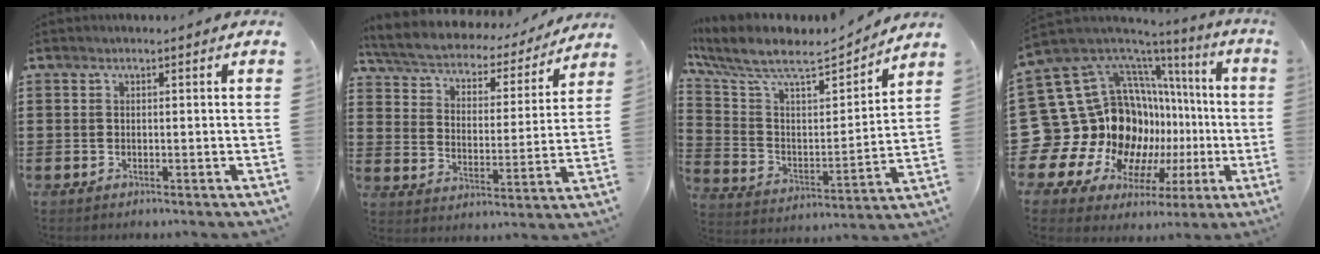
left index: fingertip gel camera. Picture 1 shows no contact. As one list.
[{"total": 4.4, "force": [4.1, 1.0, 1.0], "torque": [-0.043, -0.030, 0.063]}, {"total": 7.9, "force": [6.9, 1.6, 3.6], "torque": [-0.107, -0.053, 0.112]}, {"total": 21.7, "force": [-0.4, 17.8, 12.4], "torque": [-0.296, -0.066, 0.055]}]